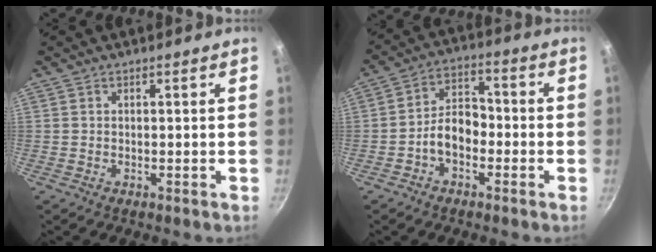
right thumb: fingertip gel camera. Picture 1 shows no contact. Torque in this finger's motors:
{"motor_torque": [0.56, 1.39, 1.01, -0.55, 0.06]}